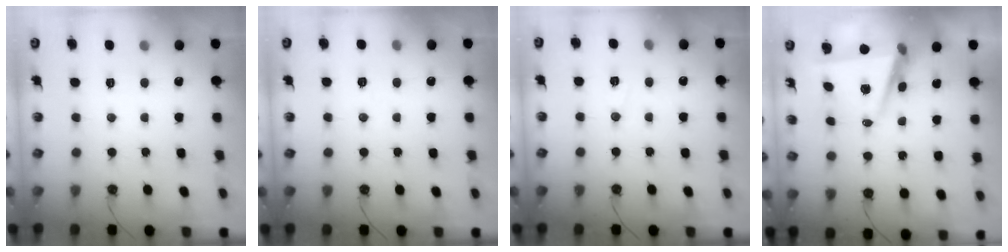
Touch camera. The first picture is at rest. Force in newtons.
{"total": 5.6, "press": 3.6, "slide": 4.4}
{"total": 5.9, "press": 3.7, "slide": 4.5}
{"total": 7.5, "press": 6.1, "slide": 4.4}